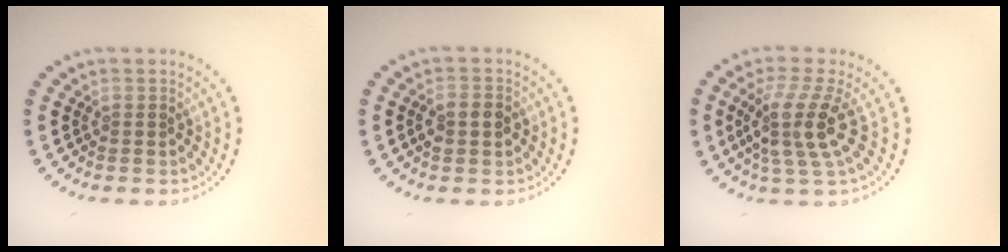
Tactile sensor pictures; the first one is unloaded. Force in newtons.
{"total": 2.0, "press": 2.0, "slide": 0.3}
{"total": 4.1, "press": 3.1, "slide": 2.6}